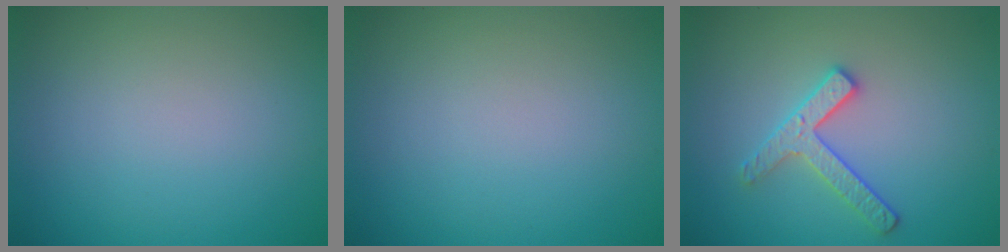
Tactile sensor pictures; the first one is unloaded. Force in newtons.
{"total": 0.0}
{"total": 2.6, "press": 2.5, "slide": 0.4}